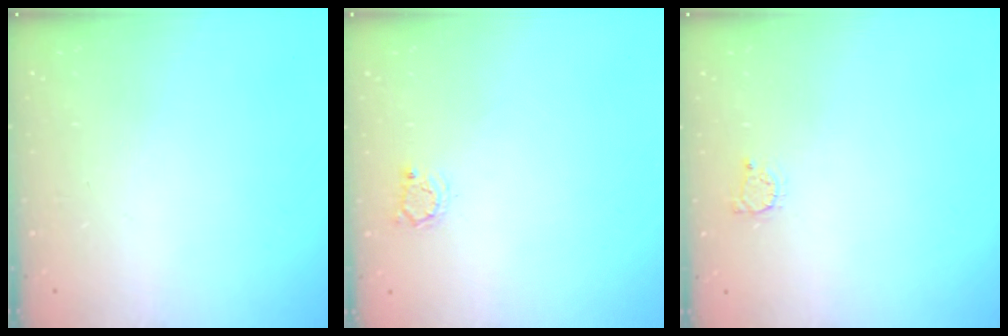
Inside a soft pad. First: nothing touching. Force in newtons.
{"total": 2.8, "press": 2.8, "slide": 0.5}
{"total": 2.4, "press": 2.4, "slide": 0.3}